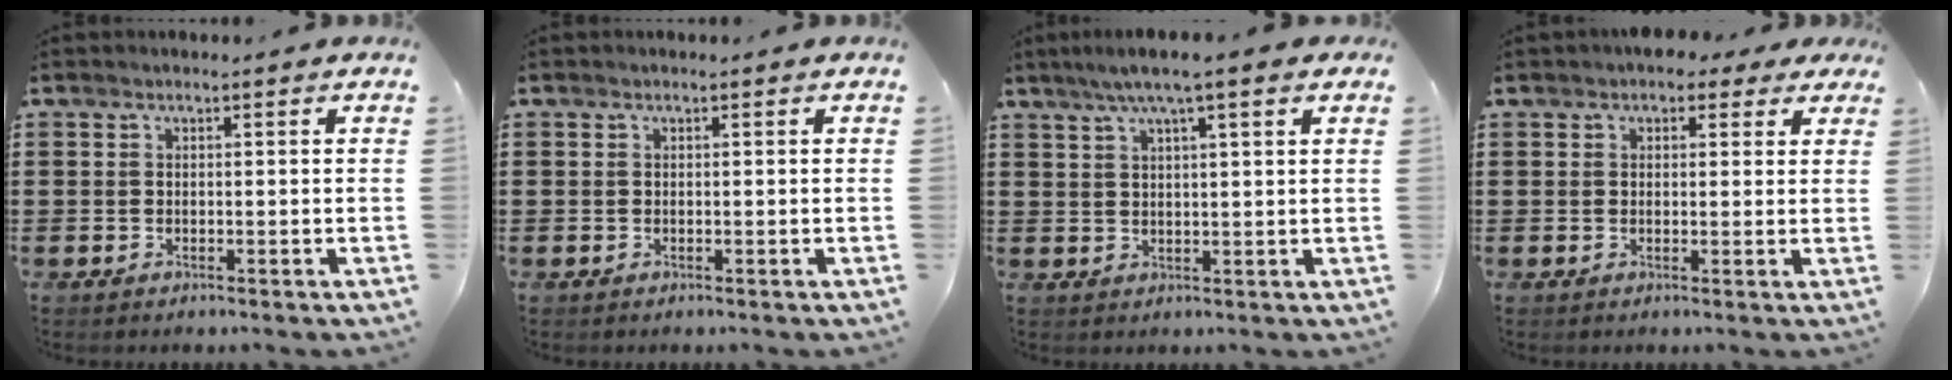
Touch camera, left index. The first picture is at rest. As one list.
[{"total": 0.0}, {"total": 5.2, "force": [3.4, 0.3, 3.8], "torque": [-0.082, 0.005, 0.060]}, {"total": 2.7, "force": [1.8, 1.7, 1.1], "torque": [-0.023, 0.009, 0.030]}]